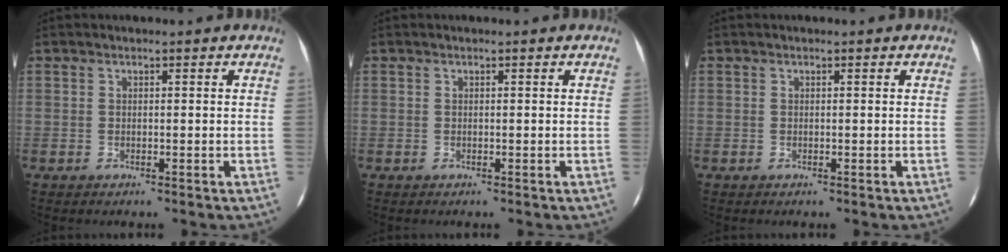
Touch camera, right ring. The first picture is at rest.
{"total": 0.0}
{"total": 0.0}